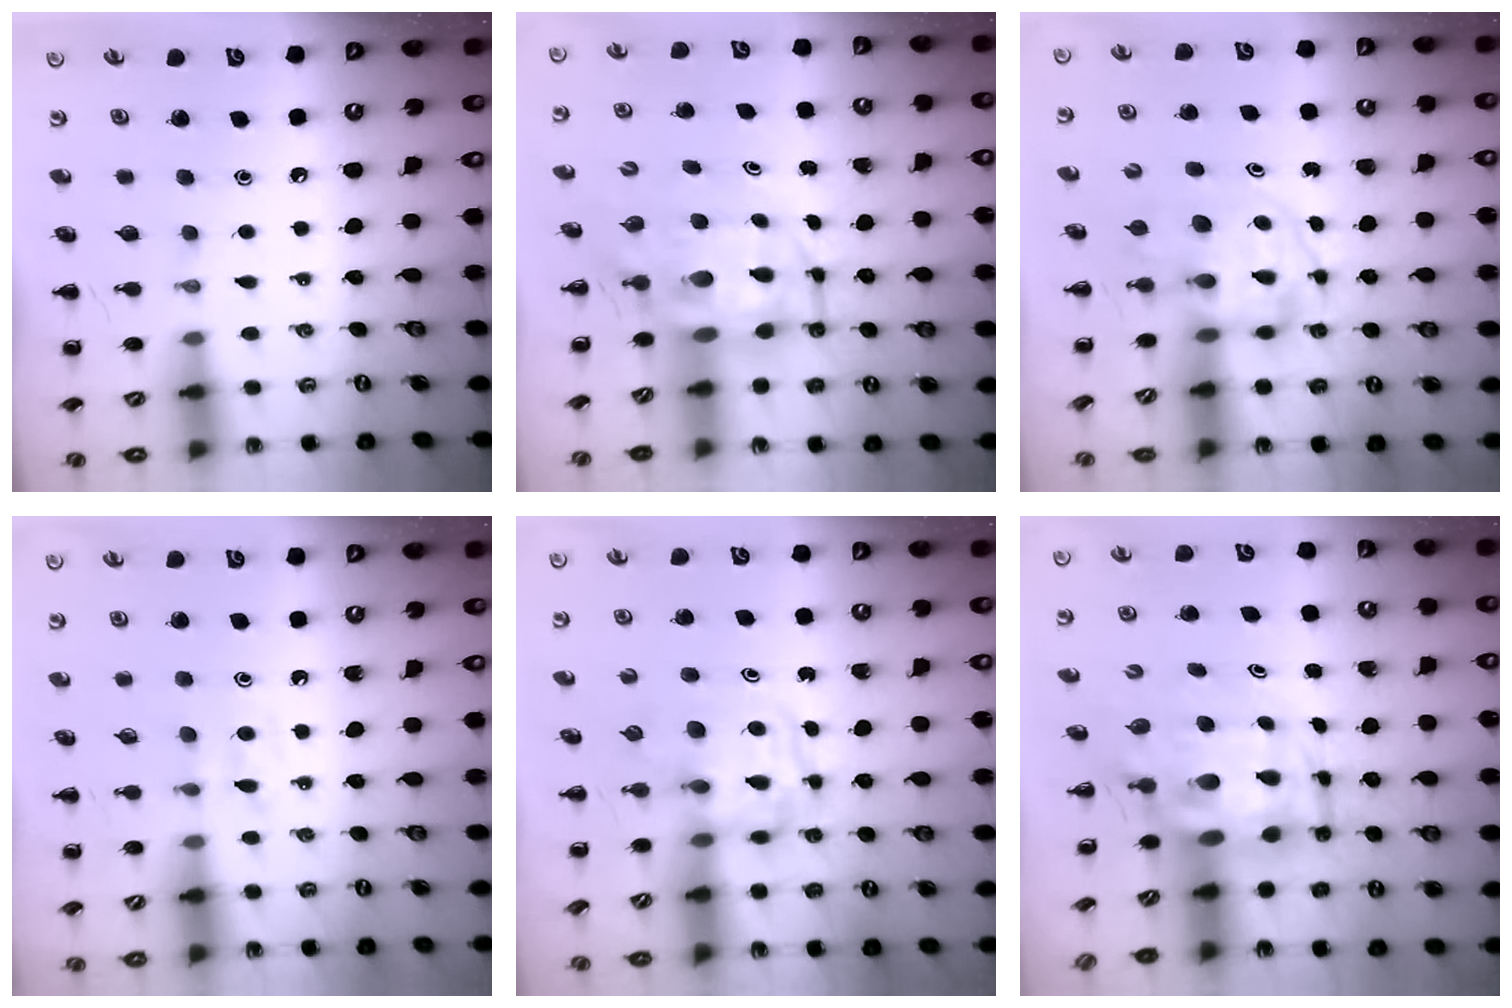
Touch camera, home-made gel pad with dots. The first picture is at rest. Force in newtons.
{"total": 5.5, "press": 5.3, "slide": 1.6}
{"total": 3.3, "press": 3.3, "slide": 0.5}
{"total": 5.2, "press": 5.0, "slide": 1.5}
{"total": 3.4, "press": 3.4, "slide": 0.2}
{"total": 7.3, "press": 7.0, "slide": 2.2}